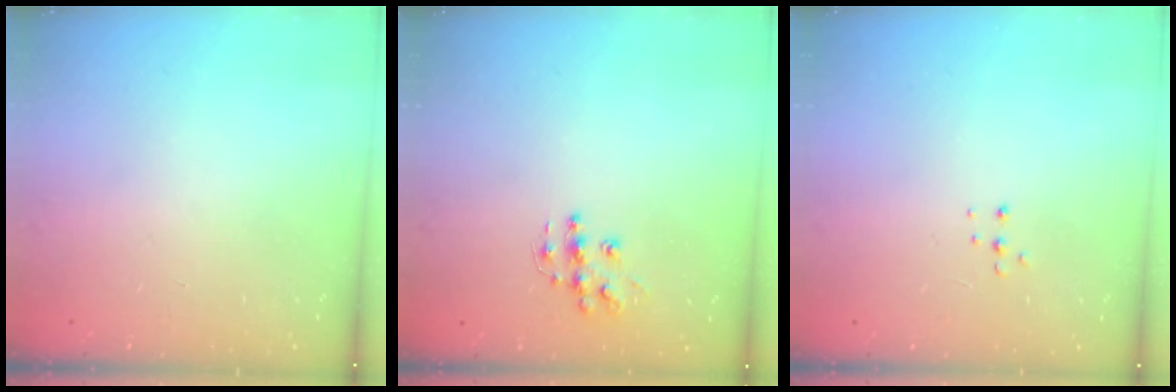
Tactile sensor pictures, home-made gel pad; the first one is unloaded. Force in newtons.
{"total": 9.8, "press": 9.8, "slide": 0.6}
{"total": 4.0, "press": 3.9, "slide": 0.8}